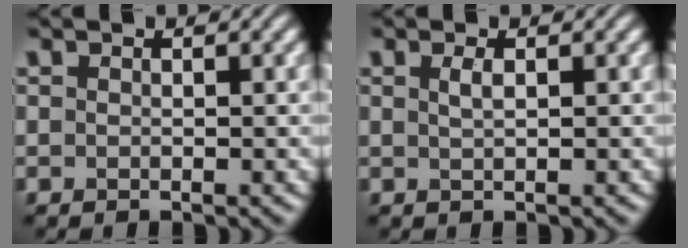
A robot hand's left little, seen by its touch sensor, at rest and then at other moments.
{"total": 1.0, "force": [0.4, 0.3, 0.9], "torque": [-0.017, 0.004, 0.007]}